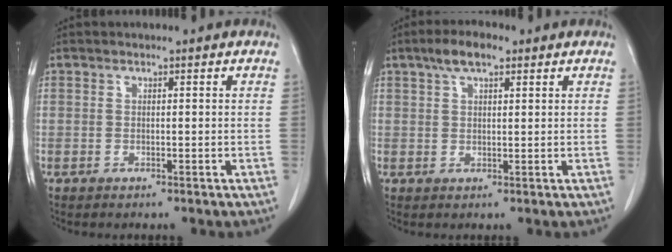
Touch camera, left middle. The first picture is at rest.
{"total": 4.3, "force": [2.7, 1.6, 3.0], "torque": [-0.062, 0.013, 0.049]}